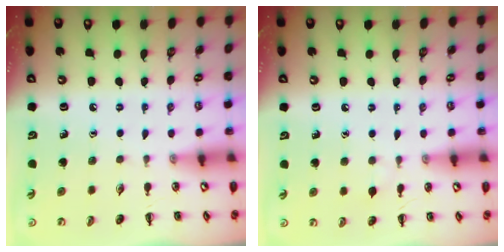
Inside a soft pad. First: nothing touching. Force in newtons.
{"total": 3.9, "press": 3.5, "slide": 1.5}